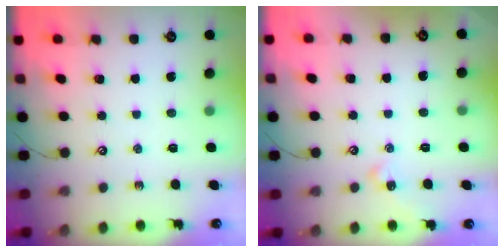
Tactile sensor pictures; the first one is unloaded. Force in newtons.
{"total": 1.3, "press": 1.2, "slide": 0.4}